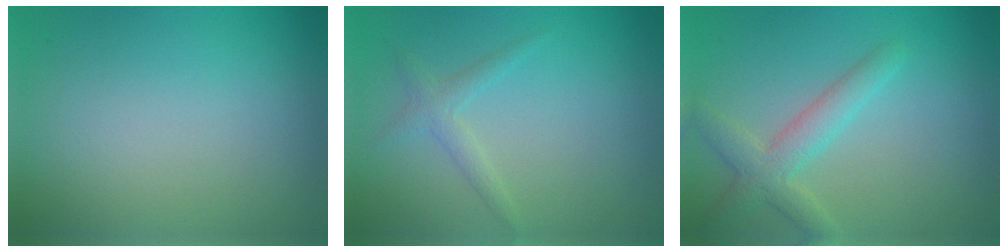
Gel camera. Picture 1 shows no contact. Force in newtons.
{"total": 1.5, "press": 1.5, "slide": 0.1}
{"total": 3.3, "press": 3.3, "slide": 0.2}